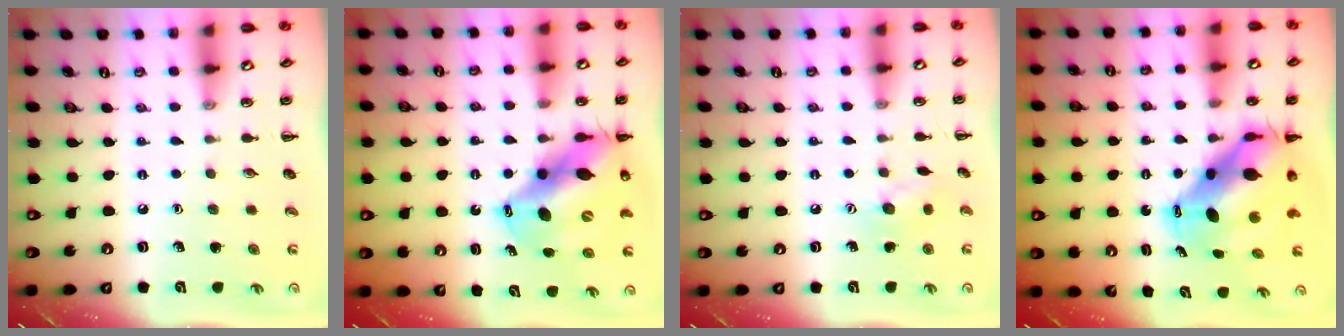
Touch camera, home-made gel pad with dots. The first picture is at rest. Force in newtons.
{"total": 15.0, "press": 14.4, "slide": 4.2}
{"total": 7.4, "press": 7.3, "slide": 1.3}
{"total": 11.3, "press": 11.0, "slide": 2.6}